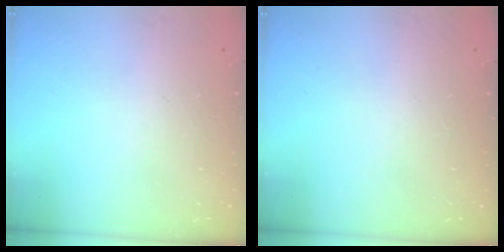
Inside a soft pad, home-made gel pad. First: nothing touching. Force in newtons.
{"total": 0.0}